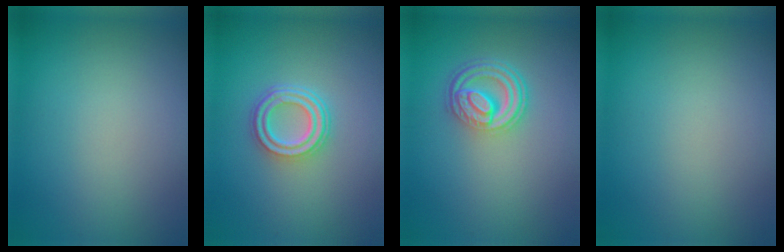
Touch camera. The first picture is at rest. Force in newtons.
{"total": 3.9, "press": 3.0, "slide": 2.5}
{"total": 4.5, "press": 3.3, "slide": 3.0}
{"total": 0.0}